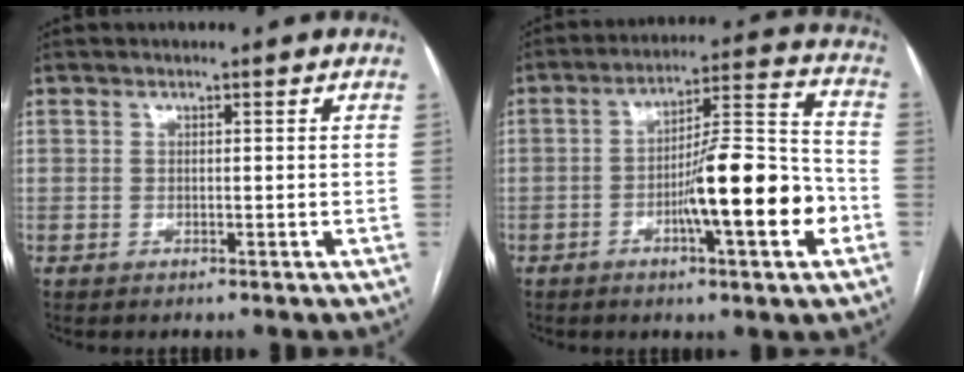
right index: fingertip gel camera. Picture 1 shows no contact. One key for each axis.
{"total": 14.5, "fx": -4.5, "fy": 1.5, "fz": 13.7, "tx": -0.213, "ty": 0.008, "tz": -0.070}